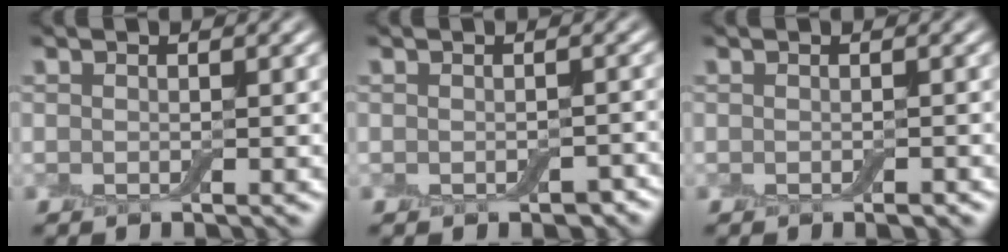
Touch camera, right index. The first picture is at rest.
{"total": 1.7, "force": [-0.9, 1.0, 1.0], "torque": [-0.015, -0.008, -0.009]}
{"total": 0.7, "force": [-0.4, 0.2, 0.6], "torque": [-0.009, 0.000, -0.005]}